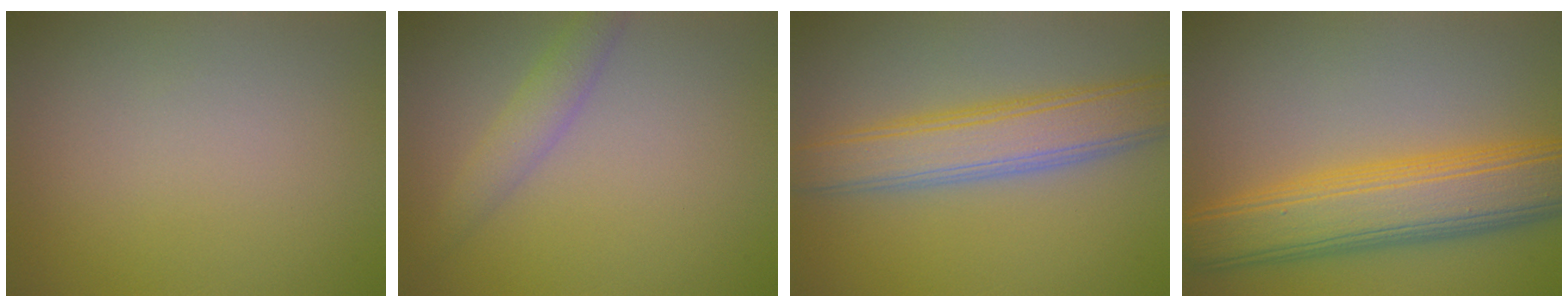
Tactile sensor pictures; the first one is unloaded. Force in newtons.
{"total": 2.3, "press": 2.3, "slide": 0.0}
{"total": 5.9, "press": 5.8, "slide": 0.4}
{"total": 8.8, "press": 8.8, "slide": 0.3}